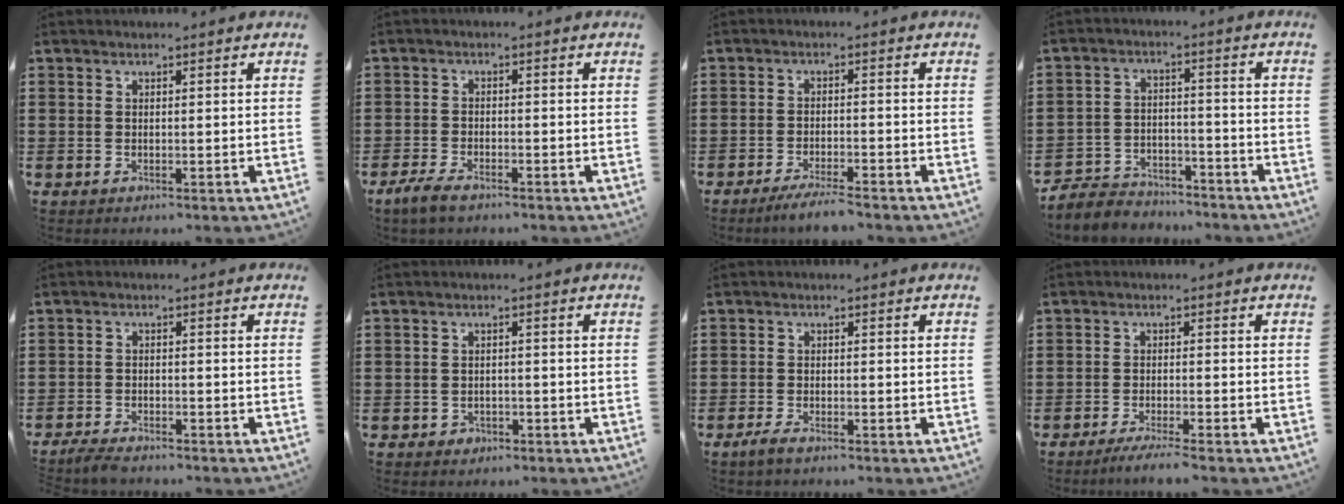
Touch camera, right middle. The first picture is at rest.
{"total": 2.8, "force": [-2.2, 0.9, 1.6], "torque": [-0.042, 0.002, -0.047]}
{"total": 3.3, "force": [-2.9, 0.0, 1.5], "torque": [-0.024, -0.001, -0.055]}
{"total": 4.5, "force": [-4.3, 1.2, 0.4], "torque": [-0.019, 0.006, -0.093]}
{"total": 2.6, "force": [-2.5, 0.4, 0.5], "torque": [-0.018, 0.001, -0.053]}
{"total": 1.2, "force": [-0.8, 0.8, 0.3], "torque": [-0.009, 0.000, -0.019]}
{"total": 1.7, "force": [-1.3, 0.3, 1.1], "torque": [-0.027, -0.001, -0.028]}
{"total": 2.4, "force": [-2.0, -0.3, 1.2], "torque": [-0.018, 0.001, -0.038]}